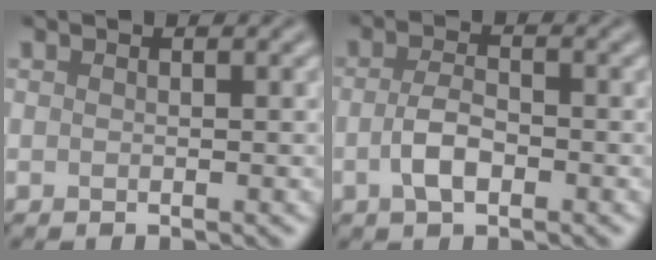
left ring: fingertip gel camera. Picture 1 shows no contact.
{"total": 3.0, "force": [-0.9, 1.4, 2.5], "torque": [-0.049, 0.001, -0.021]}